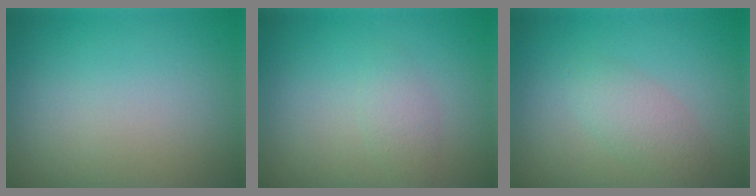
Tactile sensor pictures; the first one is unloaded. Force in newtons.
{"total": 1.4, "press": 1.4, "slide": 0.0}
{"total": 2.2, "press": 2.2, "slide": 0.2}